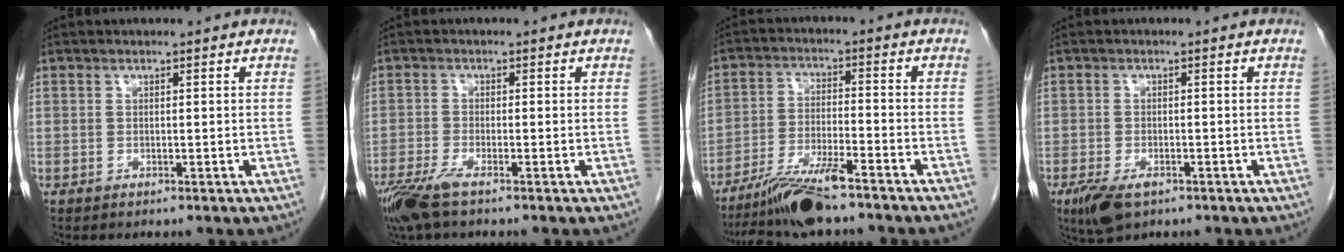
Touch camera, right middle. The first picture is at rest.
{"total": 5.1, "force": [-3.5, 0.6, 3.6], "torque": [-0.074, -0.014, -0.068]}
{"total": 9.9, "force": [-8.0, 0.5, 5.9], "torque": [-0.109, -0.024, -0.143]}
{"total": 4.9, "force": [-2.9, 2.1, 3.4], "torque": [-0.069, -0.009, -0.047]}